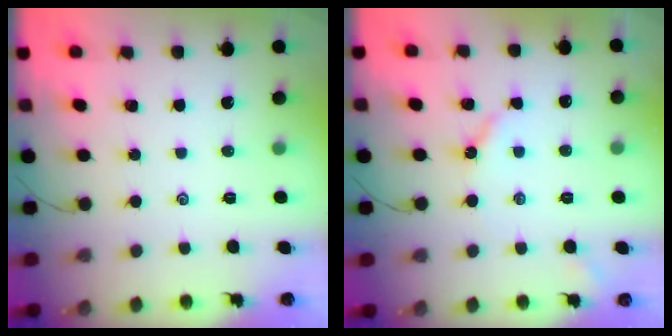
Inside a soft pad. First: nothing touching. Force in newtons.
{"total": 3.3, "press": 3.3, "slide": 0.3}